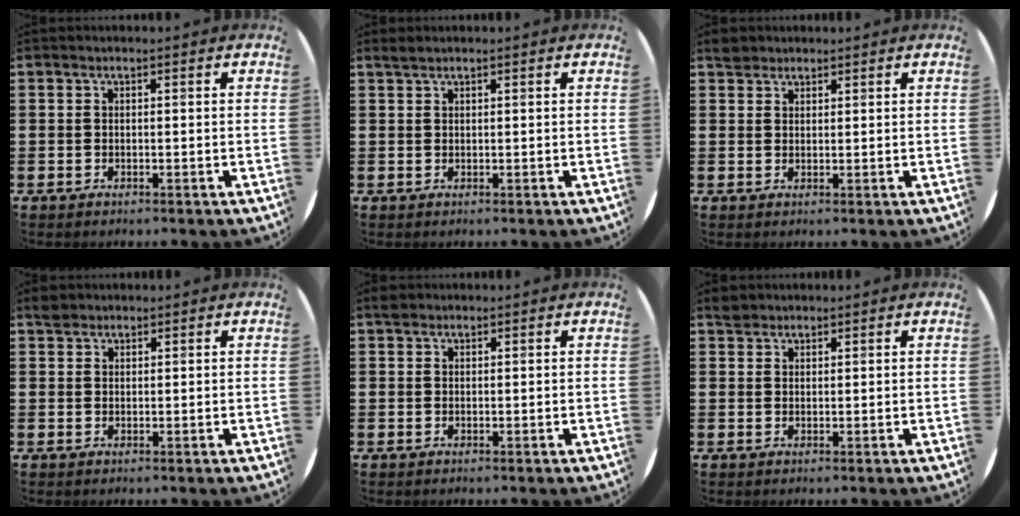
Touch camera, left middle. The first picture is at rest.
{"total": 0.8, "force": [0.8, 0.0, 0.1], "torque": [-0.004, 0.001, 0.014]}
{"total": 1.9, "force": [1.7, 0.8, 0.0], "torque": [0.005, 0.001, 0.032]}
{"total": 1.5, "force": [1.4, 0.6, 0.2], "torque": [0.004, 0.000, 0.024]}
{"total": 1.0, "force": [0.9, 0.4, 0.2], "torque": [0.003, 0.000, 0.015]}
{"total": 1.8, "force": [1.6, 0.7, 0.0], "torque": [0.004, 0.001, 0.030]}